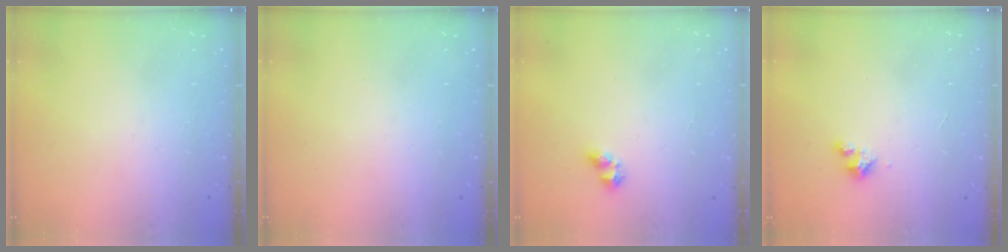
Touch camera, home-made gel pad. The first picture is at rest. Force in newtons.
{"total": 0.0}
{"total": 5.4, "press": 5.4, "slide": 0.8}
{"total": 2.0, "press": 2.0, "slide": 0.3}